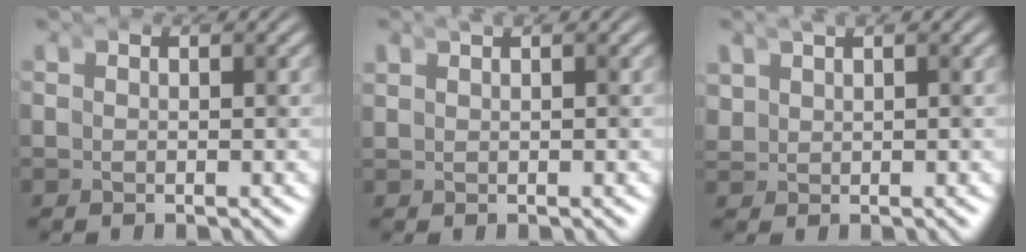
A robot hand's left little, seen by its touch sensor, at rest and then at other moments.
{"total": 1.5, "force": [0.7, 1.2, 0.8], "torque": [-0.010, 0.007, 0.007]}
{"total": 2.1, "force": [0.8, 1.8, 0.7], "torque": [-0.018, -0.001, 0.013]}